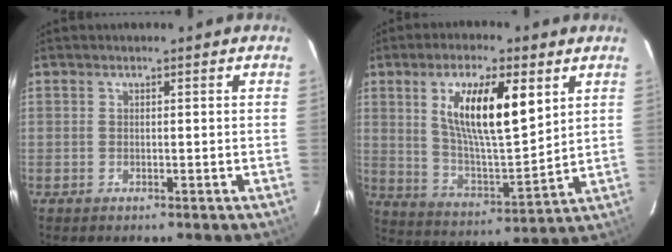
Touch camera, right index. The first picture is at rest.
{"total": 15.4, "force": [5.9, 4.7, 13.4], "torque": [-0.233, 0.002, 0.110]}